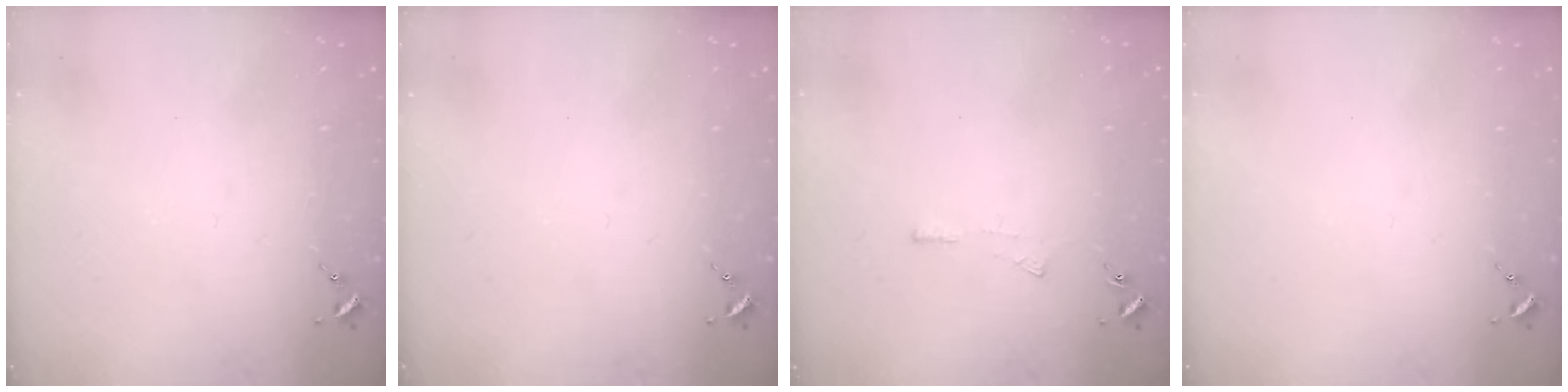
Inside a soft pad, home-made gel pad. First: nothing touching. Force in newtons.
{"total": 0.0}
{"total": 3.0, "press": 3.0, "slide": 0.3}
{"total": 0.0}